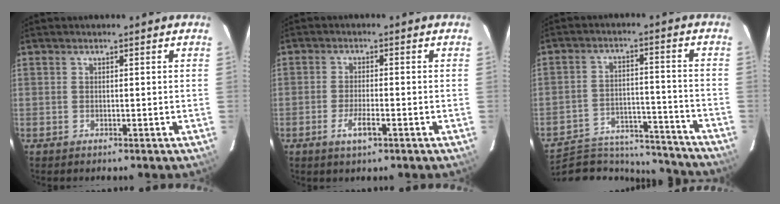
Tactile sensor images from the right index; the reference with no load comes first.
{"total": 3.8, "force": [-2.0, 0.8, 3.1], "torque": [-0.069, -0.006, -0.037]}
{"total": 20.0, "force": [-18.8, 5.6, 4.2], "torque": [-0.093, 0.026, -0.253]}